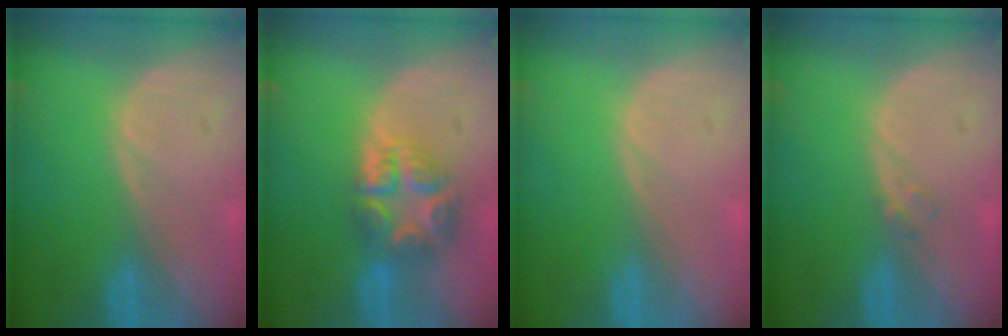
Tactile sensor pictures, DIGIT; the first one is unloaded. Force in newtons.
{"total": 7.9, "press": 6.8, "slide": 4.1}
{"total": 0.0}
{"total": 1.0, "press": 1.0, "slide": 0.2}